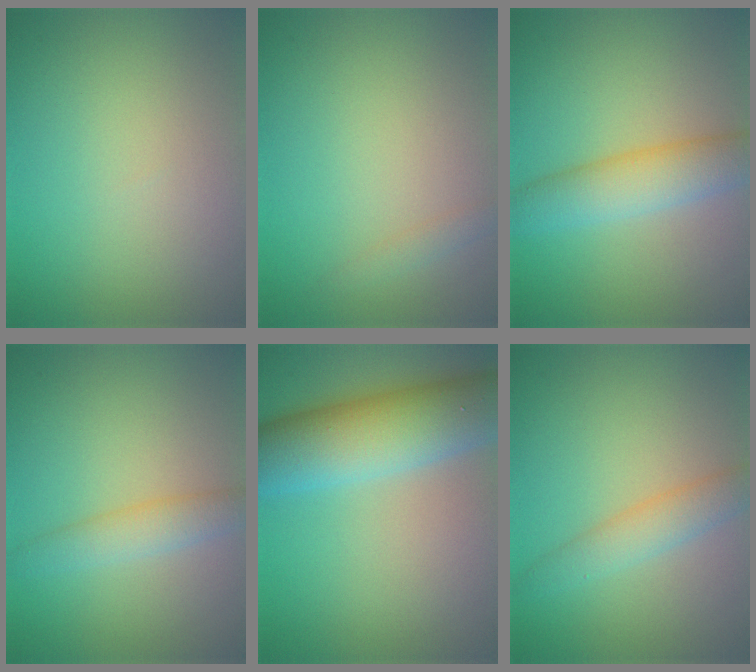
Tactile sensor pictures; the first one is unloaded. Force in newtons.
{"total": 1.0, "press": 1.0, "slide": 0.0}
{"total": 5.2, "press": 5.2, "slide": 0.2}
{"total": 2.7, "press": 2.7, "slide": 0.1}
{"total": 10.1, "press": 10.0, "slide": 0.5}
{"total": 3.0, "press": 3.0, "slide": 0.1}